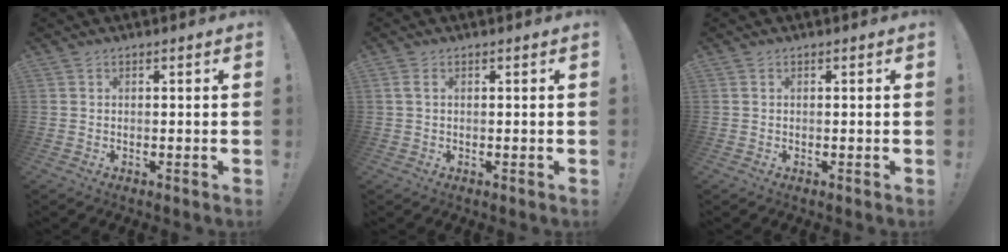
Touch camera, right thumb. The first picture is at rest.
{"total": 1.8, "force": [0.7, 1.0, 1.4], "torque": [-0.034, 0.007, 0.015]}
{"total": 0.0}